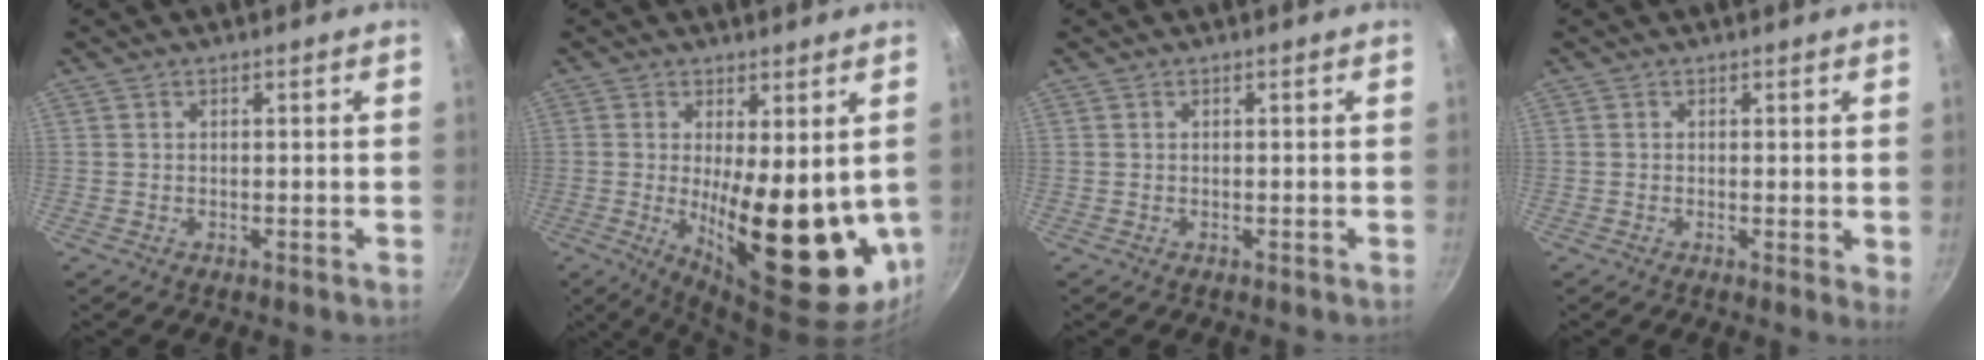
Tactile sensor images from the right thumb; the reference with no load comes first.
{"total": 18.2, "force": [-0.2, 6.7, 17.0], "torque": [-0.218, -0.033, 0.014]}
{"total": 0.0}
{"total": 2.1, "force": [0.6, 0.7, 1.9], "torque": [-0.023, -0.002, 0.004]}